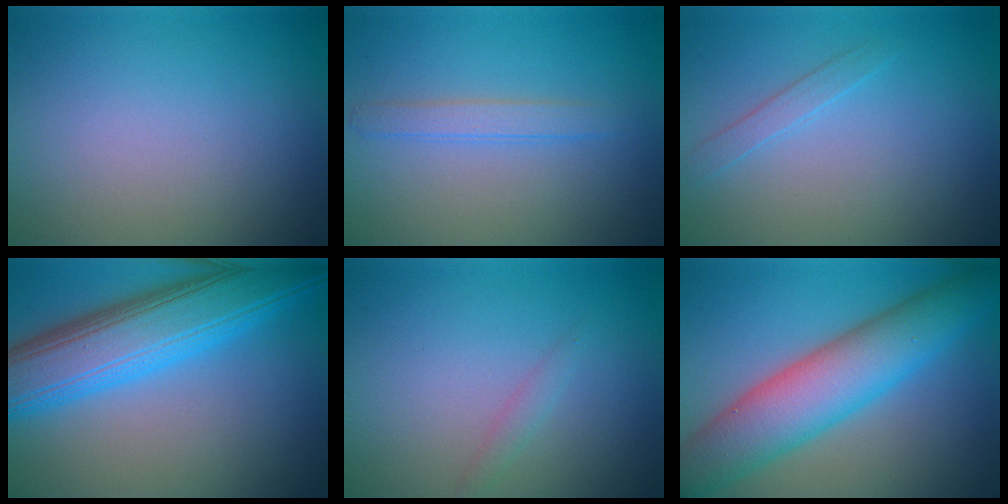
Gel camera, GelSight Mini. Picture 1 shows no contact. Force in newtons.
{"total": 1.8, "press": 1.8, "slide": 0.0}
{"total": 1.3, "press": 1.3, "slide": 0.0}
{"total": 9.6, "press": 9.6, "slide": 0.3}
{"total": 0.9, "press": 0.9, "slide": 0.0}
{"total": 9.0, "press": 9.0, "slide": 0.3}